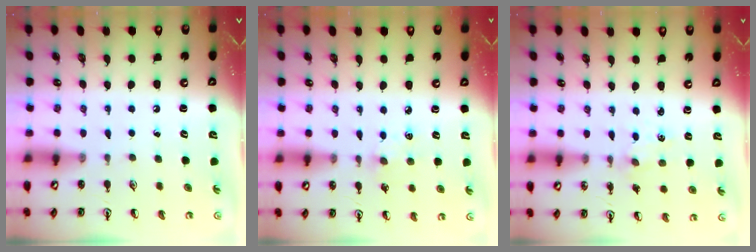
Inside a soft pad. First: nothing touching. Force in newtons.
{"total": 4.9, "press": 4.9, "slide": 0.7}
{"total": 0.7, "press": 0.7, "slide": 0.1}